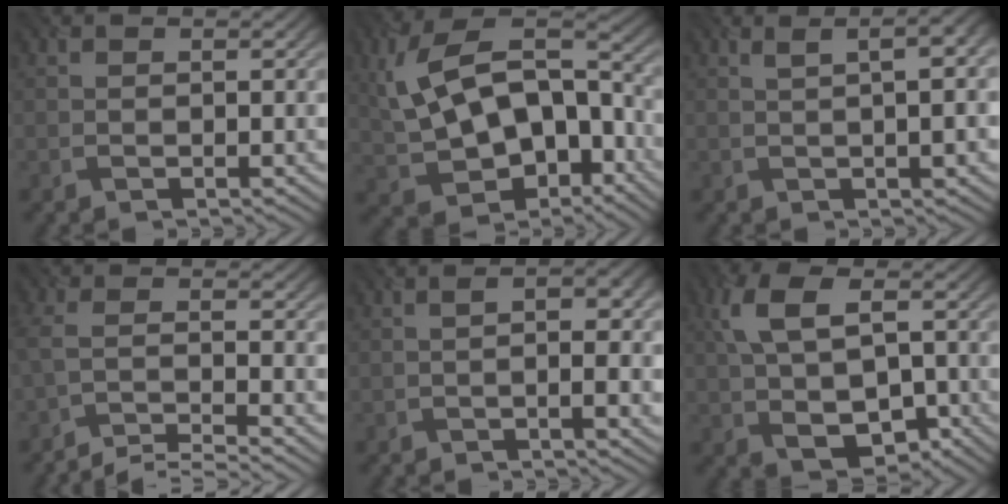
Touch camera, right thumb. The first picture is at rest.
{"total": 14.8, "force": [-0.7, 9.3, 11.4], "torque": [-0.233, 0.005, -0.011]}
{"total": 6.7, "force": [1.2, 2.0, 6.3], "torque": [-0.059, 0.024, 0.011]}
{"total": 5.6, "force": [-4.5, 1.0, 3.2], "torque": [-0.051, -0.003, -0.089]}
{"total": 4.6, "force": [-0.5, 1.4, 4.3], "torque": [-0.060, -0.001, -0.003]}
{"total": 10.4, "force": [-0.4, 6.3, 8.2], "torque": [-0.180, -0.003, -0.004]}